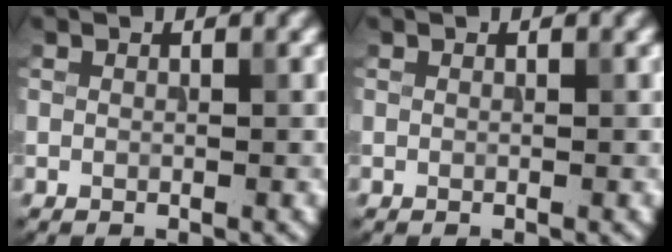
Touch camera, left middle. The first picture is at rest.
{"total": 0.0}